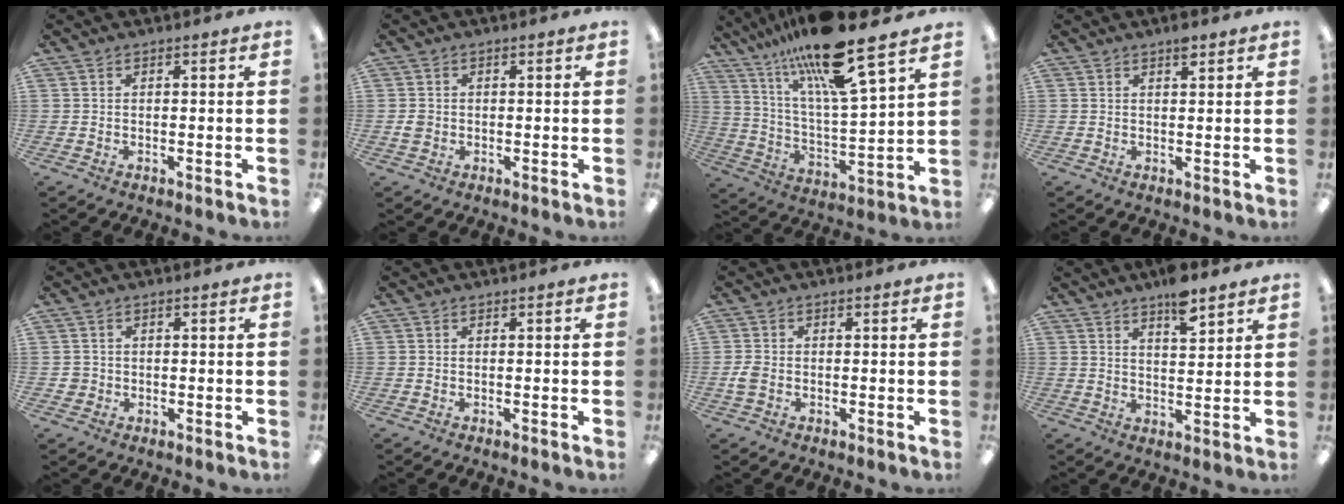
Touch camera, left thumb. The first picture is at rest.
{"total": 1.9, "force": [-0.2, 1.7, 0.8], "torque": [-0.006, 0.001, -0.007]}
{"total": 19.9, "force": [15.6, 2.8, 12.0], "torque": [-0.221, -0.093, 0.256]}
{"total": 2.4, "force": [1.8, 0.6, 1.6], "torque": [-0.020, -0.006, 0.028]}
{"total": 1.9, "force": [-0.2, 1.9, 0.4], "torque": [-0.008, 0.004, -0.006]}
{"total": 0.0}
{"total": 2.8, "force": [-0.6, 2.0, 1.8], "torque": [-0.039, 0.004, -0.013]}
{"total": 7.7, "force": [6.0, 2.5, 4.3], "torque": [-0.058, -0.036, 0.100]}